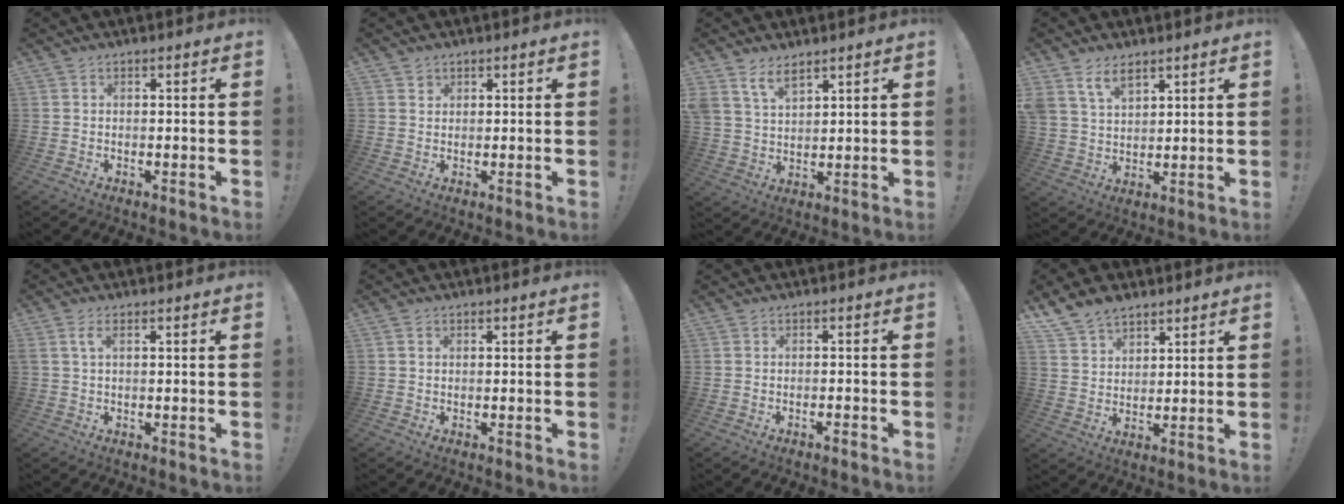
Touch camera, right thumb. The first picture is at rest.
{"total": 1.3, "force": [0.9, 0.9, 0.2], "torque": [0.003, -0.005, 0.015]}
{"total": 6.9, "force": [5.1, 3.1, 3.4], "torque": [-0.069, -0.020, 0.098]}
{"total": 7.8, "force": [5.4, 4.2, 3.7], "torque": [-0.077, -0.015, 0.105]}
{"total": 2.7, "force": [0.9, 0.7, 2.5], "torque": [-0.055, 0.004, 0.016]}
{"total": 0.7, "force": [0.1, 0.7, 0.1], "torque": [-0.011, 0.007, 0.004]}
{"total": 1.5, "force": [-1.1, 0.1, 1.0], "torque": [-0.015, 0.000, -0.019]}
{"total": 8.1, "force": [6.4, 4.4, 2.4], "torque": [-0.051, -0.036, 0.127]}